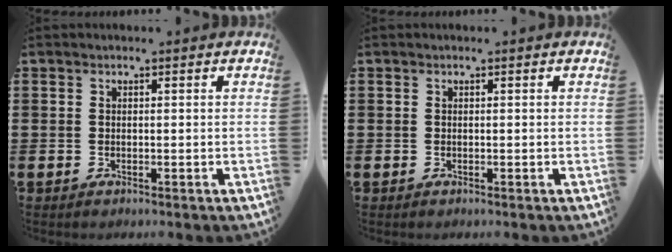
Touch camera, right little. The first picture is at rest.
{"total": 0.0}